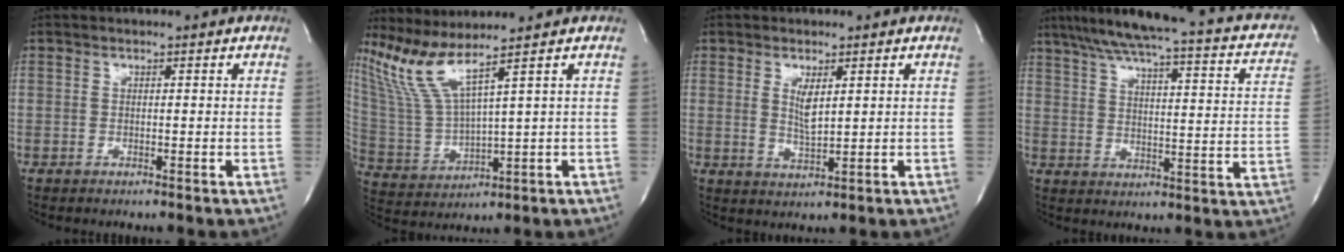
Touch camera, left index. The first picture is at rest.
{"total": 7.7, "force": [5.7, -1.4, 4.9], "torque": [-0.120, -0.007, 0.135]}
{"total": 3.2, "force": [0.9, 0.7, 3.0], "torque": [-0.060, -0.009, 0.023]}
{"total": 23.6, "force": [18.0, 4.3, 14.6], "torque": [-0.215, 0.010, 0.215]}